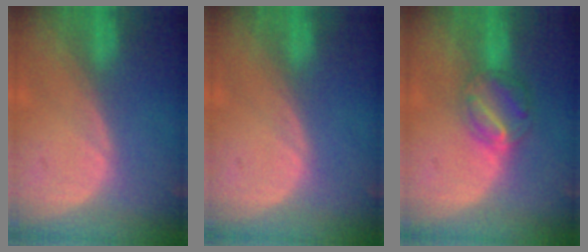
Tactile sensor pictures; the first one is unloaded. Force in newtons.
{"total": 0.0}
{"total": 6.3, "press": 5.6, "slide": 3.0}